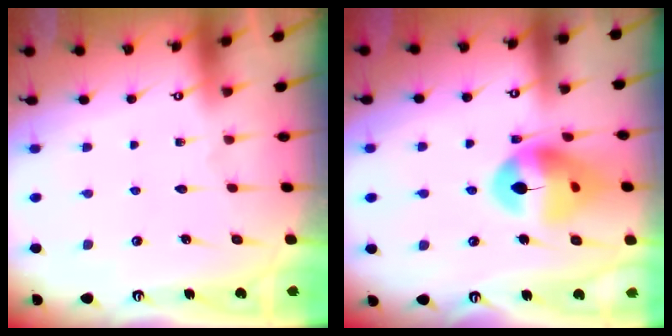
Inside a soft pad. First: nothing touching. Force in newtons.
{"total": 14.1, "press": 14.0, "slide": 1.6}